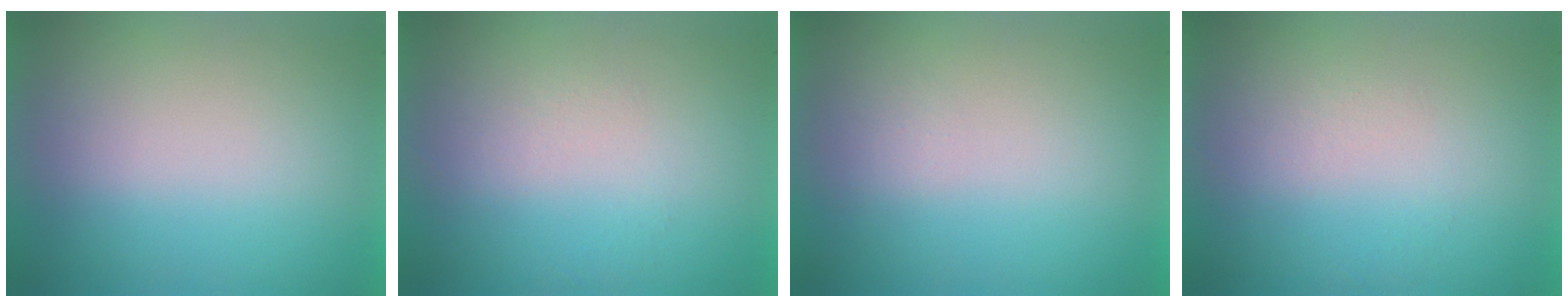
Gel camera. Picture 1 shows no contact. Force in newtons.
{"total": 1.2}
{"total": 1.3}
{"total": 1.2}